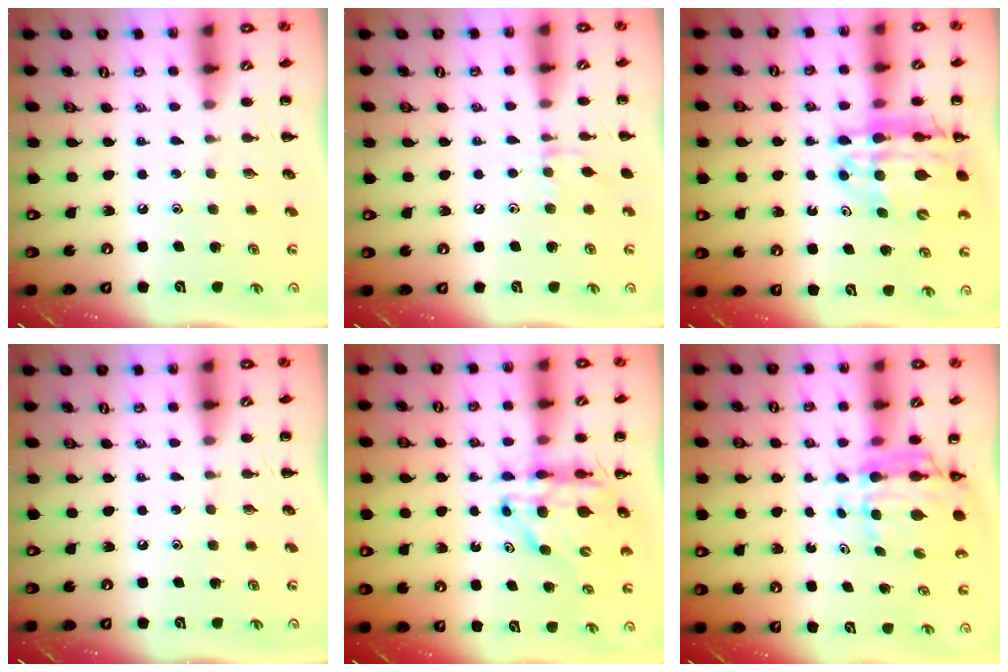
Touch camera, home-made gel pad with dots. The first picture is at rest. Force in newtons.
{"total": 5.9, "press": 5.8, "slide": 1.0}
{"total": 16.5, "press": 16.0, "slide": 4.0}
{"total": 0.0}
{"total": 11.0, "press": 10.4, "slide": 3.5}
{"total": 7.4, "press": 6.8, "slide": 2.7}